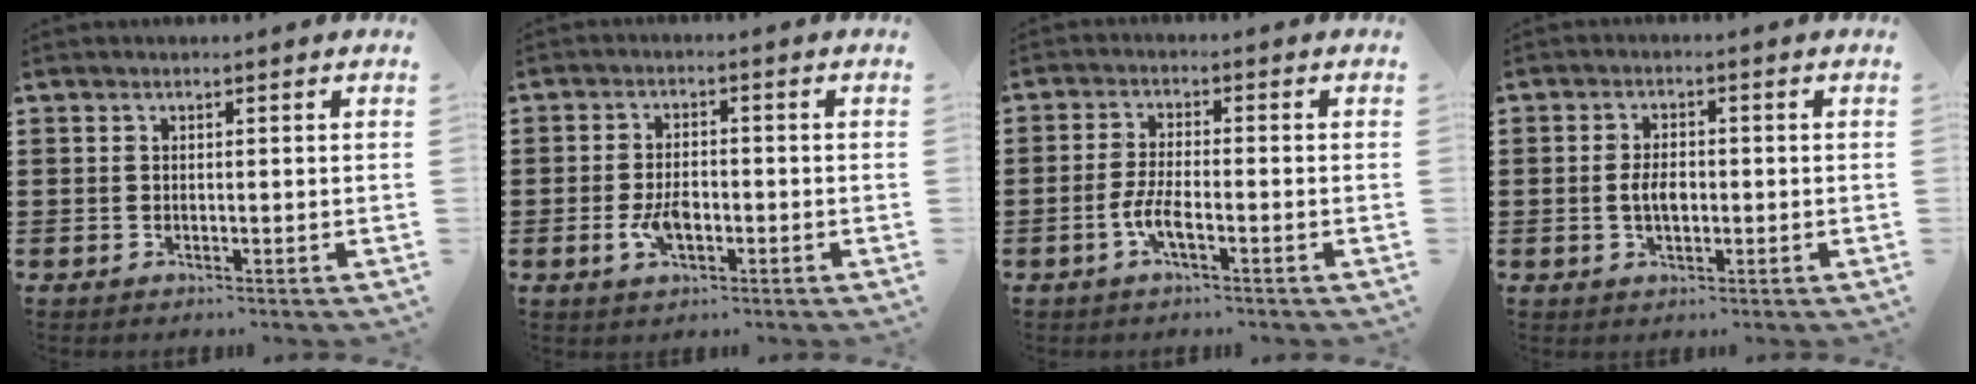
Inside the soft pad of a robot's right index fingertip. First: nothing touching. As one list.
[{"total": 4.4, "force": [-1.3, 2.2, 3.5], "torque": [-0.075, 0.001, -0.024]}, {"total": 4.0, "force": [-1.8, 0.6, 3.5], "torque": [-0.079, -0.006, -0.038]}, {"total": 3.6, "force": [-0.4, 1.7, 3.1], "torque": [-0.067, -0.002, -0.008]}]